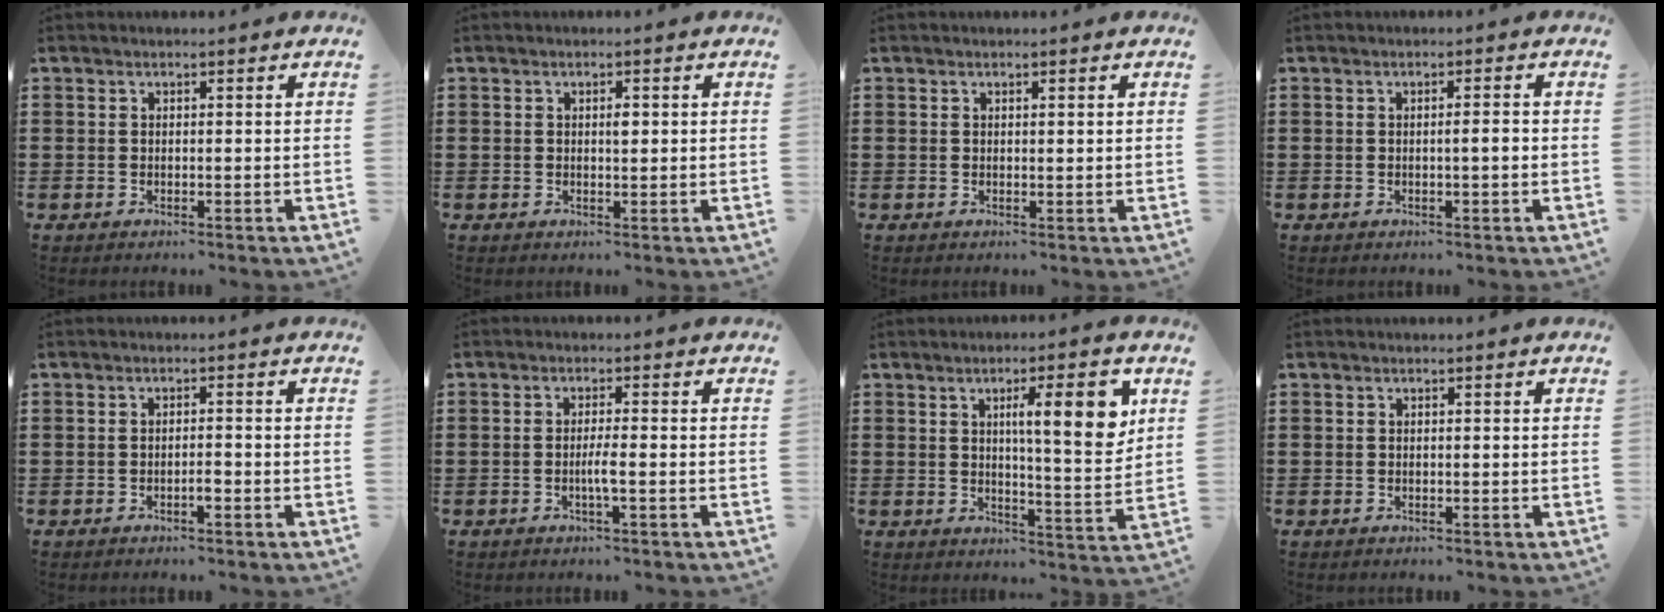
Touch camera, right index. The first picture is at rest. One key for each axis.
{"total": 1.3, "fx": 0.2, "fy": 0.5, "fz": 1.2, "tx": -0.016, "ty": -0.002, "tz": 0.002}
{"total": 0.5, "fx": 0.3, "fy": 0.1, "fz": 0.4, "tx": -0.009, "ty": 0.001, "tz": 0.006}
{"total": 1.7, "fx": -0.2, "fy": 0.1, "fz": 1.6, "tx": -0.029, "ty": -0.002, "tz": -0.004}
{"total": 1.3, "fx": -0.7, "fy": 0.3, "fz": 1.0, "tx": -0.021, "ty": 0.000, "tz": -0.013}
{"total": 2.2, "fx": -0.7, "fy": 0.0, "fz": 2.1, "tx": -0.037, "ty": -0.002, "tz": -0.014}
{"total": 9.8, "fx": 3.6, "fy": 1.9, "fz": 9.0, "tx": -0.138, "ty": -0.009, "tz": 0.048}
{"total": 0.0}